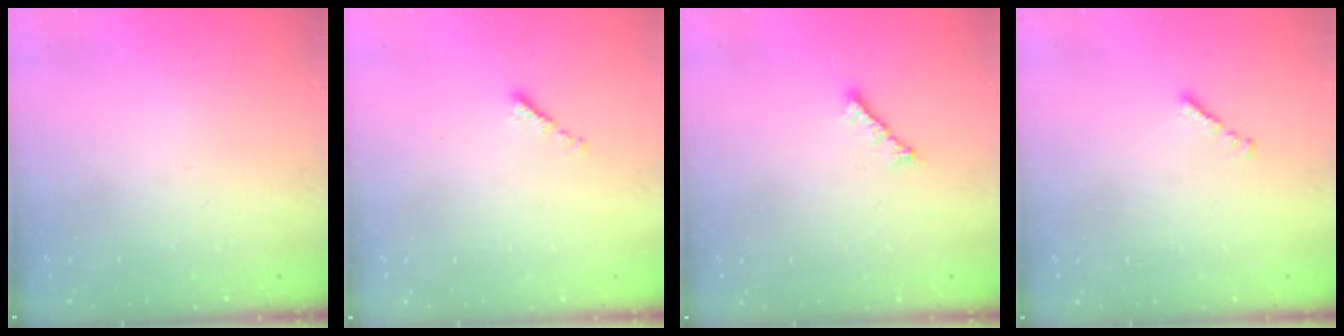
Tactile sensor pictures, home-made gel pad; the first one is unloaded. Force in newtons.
{"total": 0.7, "press": 0.5, "slide": 0.4}
{"total": 1.8, "press": 1.7, "slide": 0.6}
{"total": 0.8, "press": 0.7, "slide": 0.4}